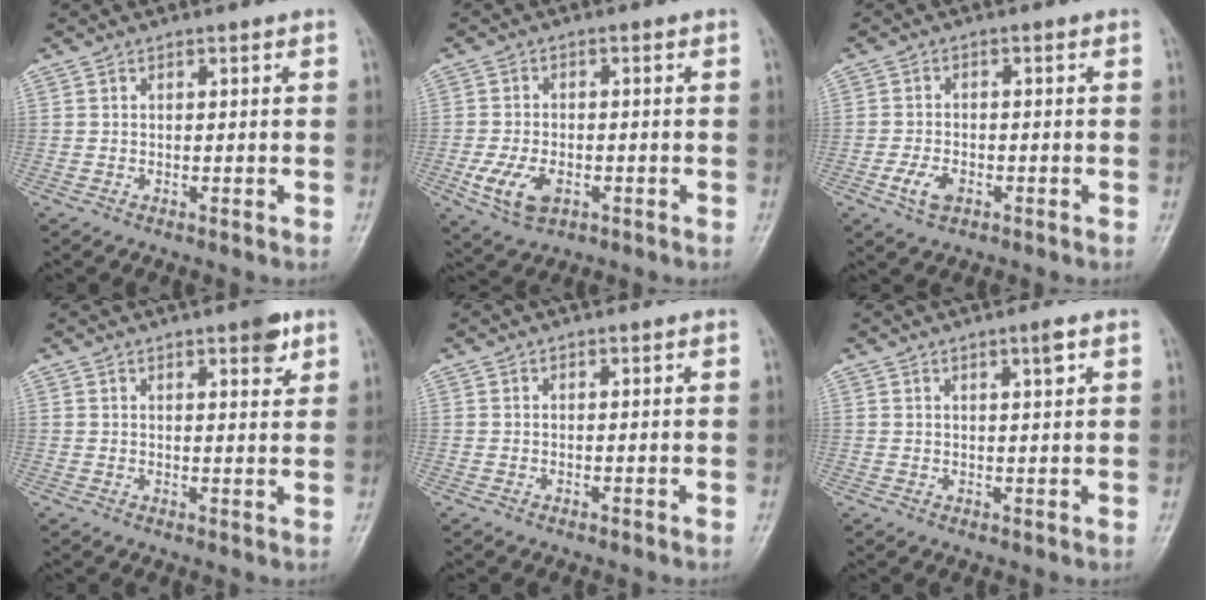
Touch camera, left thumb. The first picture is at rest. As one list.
[{"total": 7.1, "force": [-2.4, 4.3, 5.0], "torque": [-0.098, 0.000, -0.039]}, {"total": 4.1, "force": [-1.8, 2.5, 2.7], "torque": [-0.053, 0.005, -0.034]}, {"total": 4.3, "force": [2.6, 1.3, 3.2], "torque": [-0.033, -0.013, 0.032]}, {"total": 0.0}, {"total": 2.4, "force": [1.3, 0.2, 2.0], "torque": [-0.031, -0.006, 0.022]}]